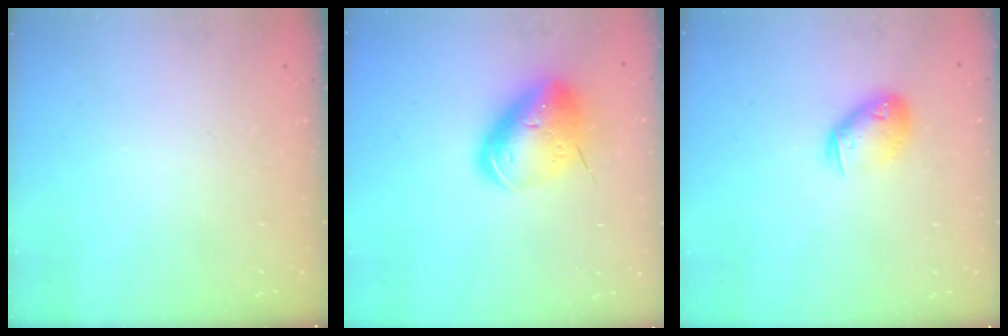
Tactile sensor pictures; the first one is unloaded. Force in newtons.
{"total": 16.4, "press": 16.2, "slide": 2.8}
{"total": 10.6, "press": 10.4, "slide": 1.7}